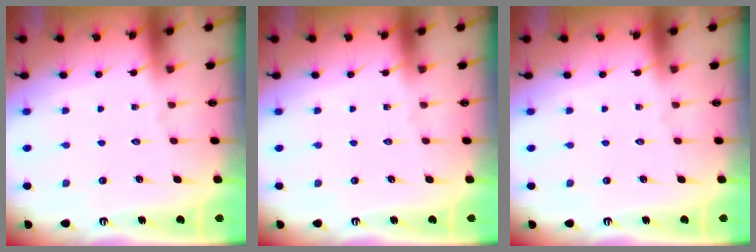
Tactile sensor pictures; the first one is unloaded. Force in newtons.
{"total": 0.0}
{"total": 0.0}